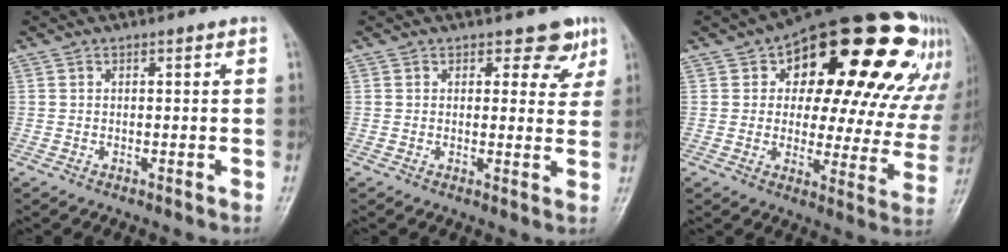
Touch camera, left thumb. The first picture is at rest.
{"total": 4.7, "force": [2.9, 3.1, 2.1], "torque": [0.013, -0.012, 0.028]}
{"total": 28.9, "force": [13.5, 14.1, 21.4], "torque": [-0.234, 0.012, 0.184]}